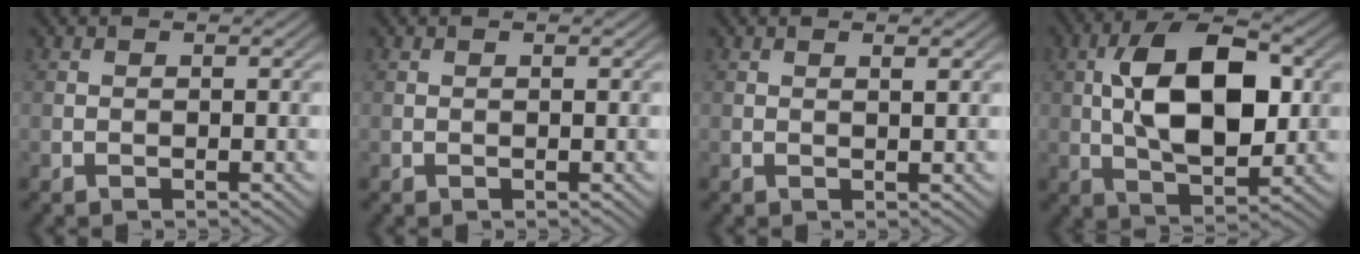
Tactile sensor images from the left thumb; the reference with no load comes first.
{"total": 0.0}
{"total": 1.1, "force": [0.6, 0.1, 0.9], "torque": [-0.015, 0.002, 0.011]}
{"total": 12.4, "force": [1.4, 6.3, 10.5], "torque": [-0.189, 0.012, 0.022]}